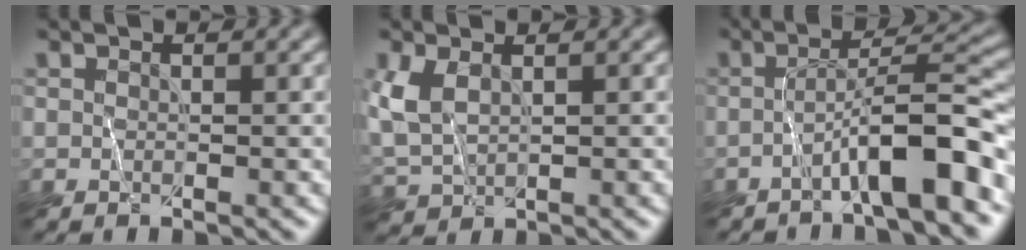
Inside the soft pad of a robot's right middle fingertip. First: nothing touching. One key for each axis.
{"total": 4.0, "fx": 1.2, "fy": 2.4, "fz": 3.0, "tx": -0.084, "ty": 0.003, "tz": 0.027}
{"total": 6.4, "fx": -2.8, "fy": 0.9, "fz": 5.7, "tx": -0.089, "ty": 0.023, "tz": -0.047}